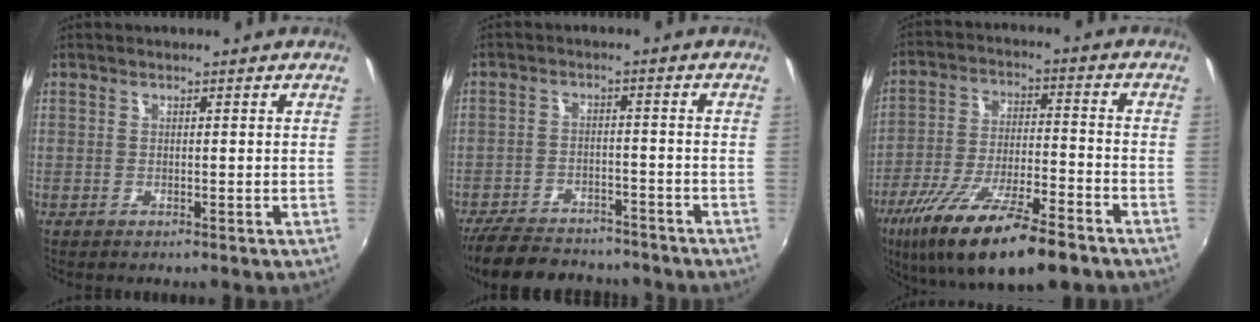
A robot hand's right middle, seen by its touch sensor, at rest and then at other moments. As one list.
[{"total": 17.1, "force": [-14.4, 6.1, 6.9], "torque": [-0.160, -0.009, -0.209]}, {"total": 19.7, "force": [-13.6, 4.5, 13.5], "torque": [-0.258, -0.044, -0.231]}]